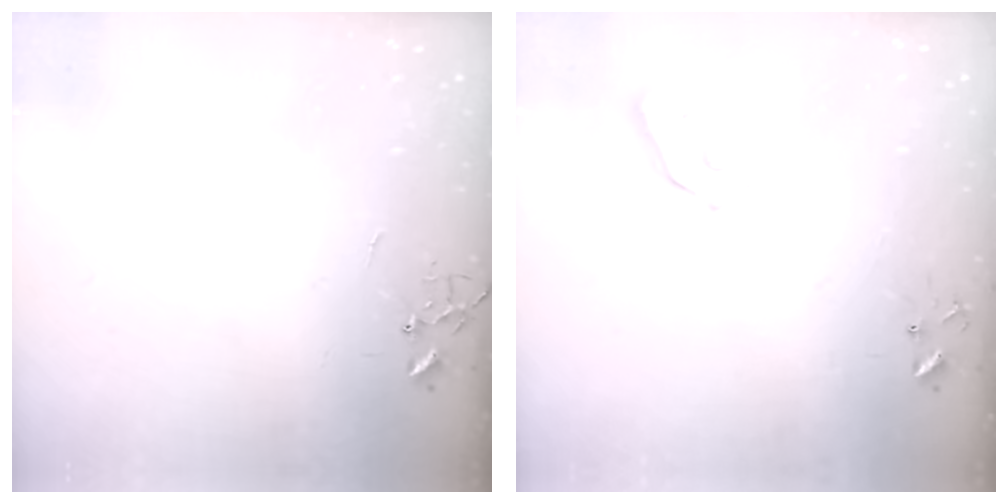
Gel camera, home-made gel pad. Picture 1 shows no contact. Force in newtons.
{"total": 3.7, "press": 3.6, "slide": 0.8}